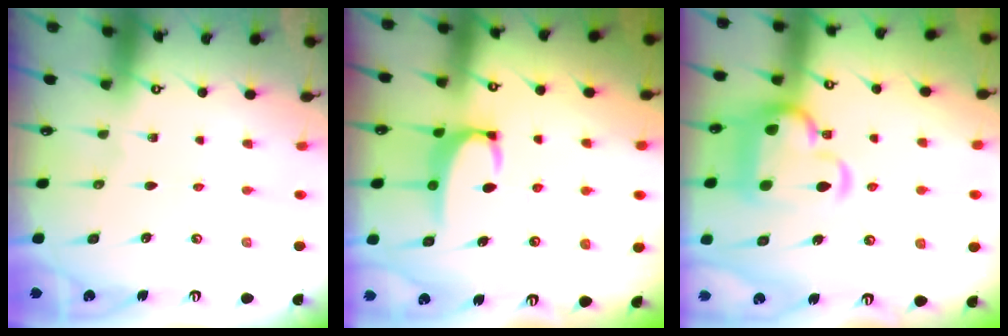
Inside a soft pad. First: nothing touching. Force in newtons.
{"total": 3.1, "press": 3.1, "slide": 0.5}
{"total": 7.6, "press": 7.4, "slide": 1.9}